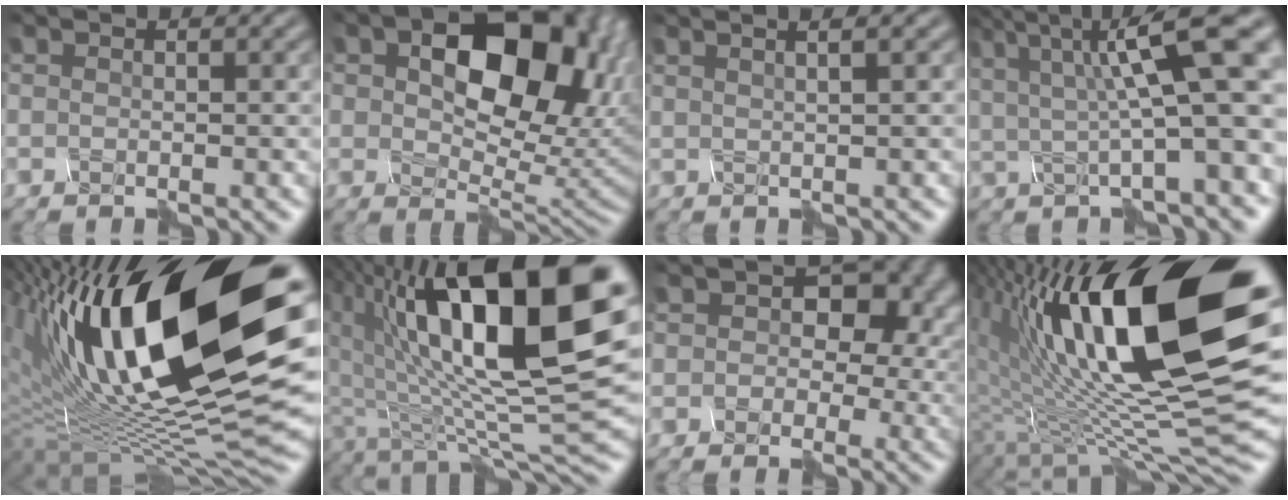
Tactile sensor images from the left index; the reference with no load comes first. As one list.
[{"total": 11.0, "force": [2.6, 6.9, 8.2], "torque": [-0.126, -0.003, 0.060]}, {"total": 4.6, "force": [2.6, 2.0, 3.2], "torque": [-0.021, 0.045, 0.014]}, {"total": 9.5, "force": [2.3, 2.3, 8.9], "torque": [-0.150, 0.013, 0.050]}, {"total": 18.7, "force": [4.9, 6.7, 16.8], "torque": [-0.279, 0.024, 0.089]}, {"total": 16.9, "force": [4.4, 6.7, 14.9], "torque": [-0.258, 0.019, 0.086]}, {"total": 11.0, "force": [2.6, 8.1, 7.1], "torque": [-0.067, 0.032, 0.035]}, {"total": 18.5, "force": [4.3, 6.4, 16.8], "torque": [-0.280, 0.013, 0.081]}]